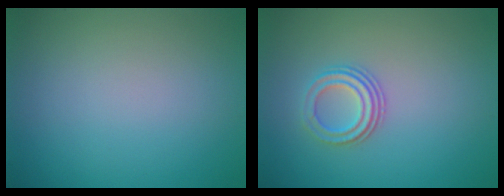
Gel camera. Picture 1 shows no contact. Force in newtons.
{"total": 2.8, "press": 2.2, "slide": 1.7}